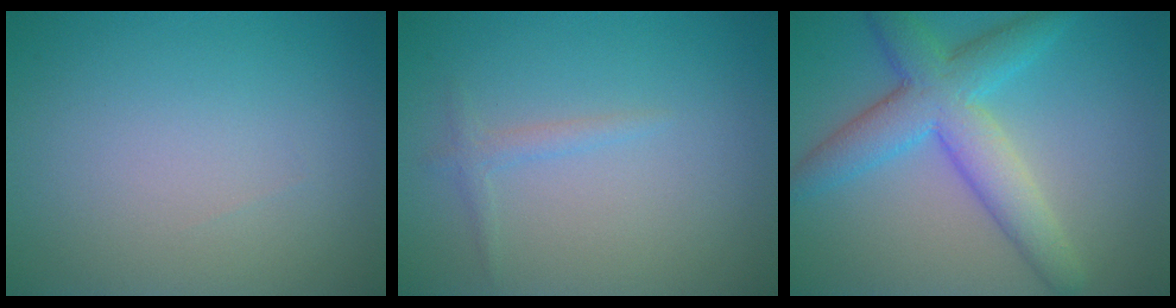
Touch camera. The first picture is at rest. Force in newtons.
{"total": 1.1, "press": 1.1, "slide": 0.1}
{"total": 6.4, "press": 6.4, "slide": 0.1}